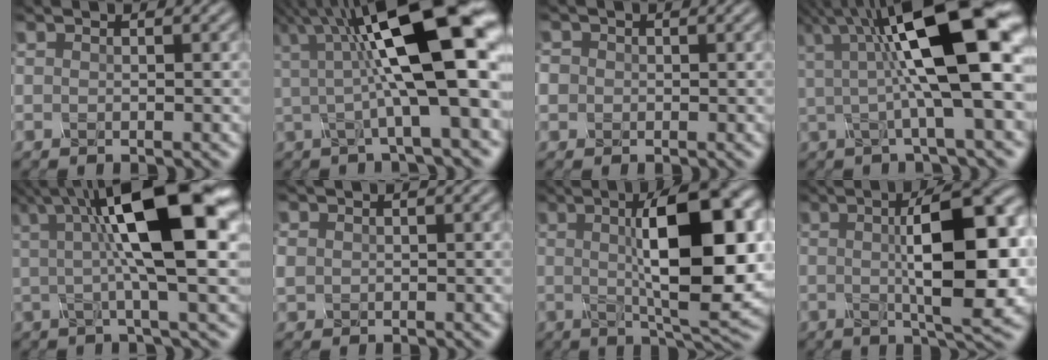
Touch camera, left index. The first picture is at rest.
{"total": 12.8, "force": [2.3, 3.1, 12.3], "torque": [-0.188, 0.020, 0.031]}
{"total": 2.4, "force": [0.4, 2.3, 0.8], "torque": [-0.003, 0.017, -0.010]}
{"total": 12.7, "force": [2.3, 3.0, 12.1], "torque": [-0.182, 0.023, 0.031]}
{"total": 11.8, "force": [3.2, 2.7, 11.1], "torque": [-0.169, 0.018, 0.049]}
{"total": 1.1, "force": [0.3, 1.0, 0.3], "torque": [-0.005, 0.001, 0.004]}
{"total": 12.5, "force": [1.7, 3.3, 11.9], "torque": [-0.163, 0.009, 0.027]}
{"total": 11.2, "force": [0.9, 2.9, 10.8], "torque": [-0.147, 0.009, 0.011]}